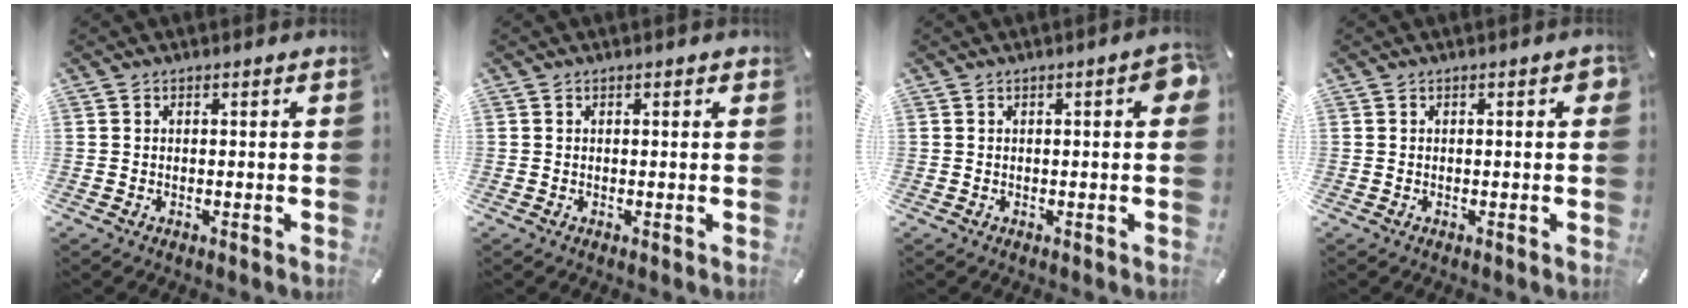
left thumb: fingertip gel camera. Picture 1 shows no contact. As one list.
[{"total": 0.0}, {"total": 3.8, "force": [0.6, 1.1, 3.6], "torque": [-0.050, 0.003, 0.006]}, {"total": 1.2, "force": [0.1, 0.5, 1.1], "torque": [-0.019, 0.005, 0.001]}]